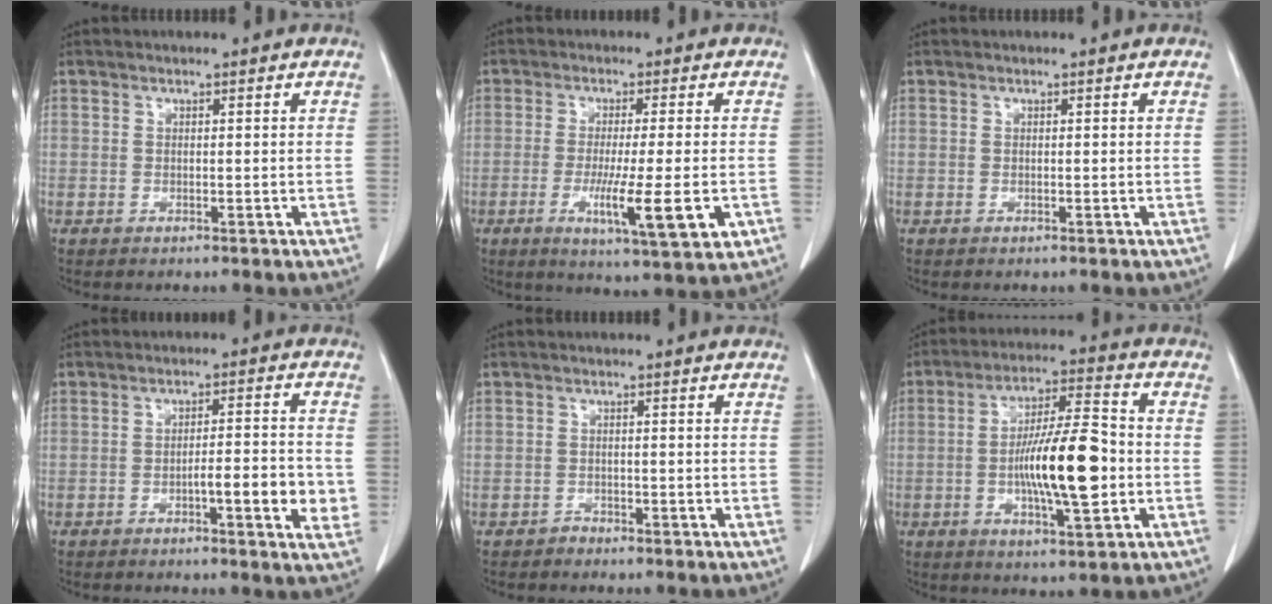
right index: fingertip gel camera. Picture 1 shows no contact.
{"total": 10.5, "force": [-3.2, 0.4, 10.0], "torque": [-0.162, -0.028, -0.048]}
{"total": 0.0}
{"total": 7.6, "force": [-2.1, 1.0, 7.2], "torque": [-0.093, 0.002, -0.029]}
{"total": 1.1, "force": [-0.8, 0.7, -0.2], "torque": [0.006, 0.004, -0.021]}
{"total": 13.4, "force": [-2.1, 2.4, 13.0], "torque": [-0.231, 0.004, -0.034]}